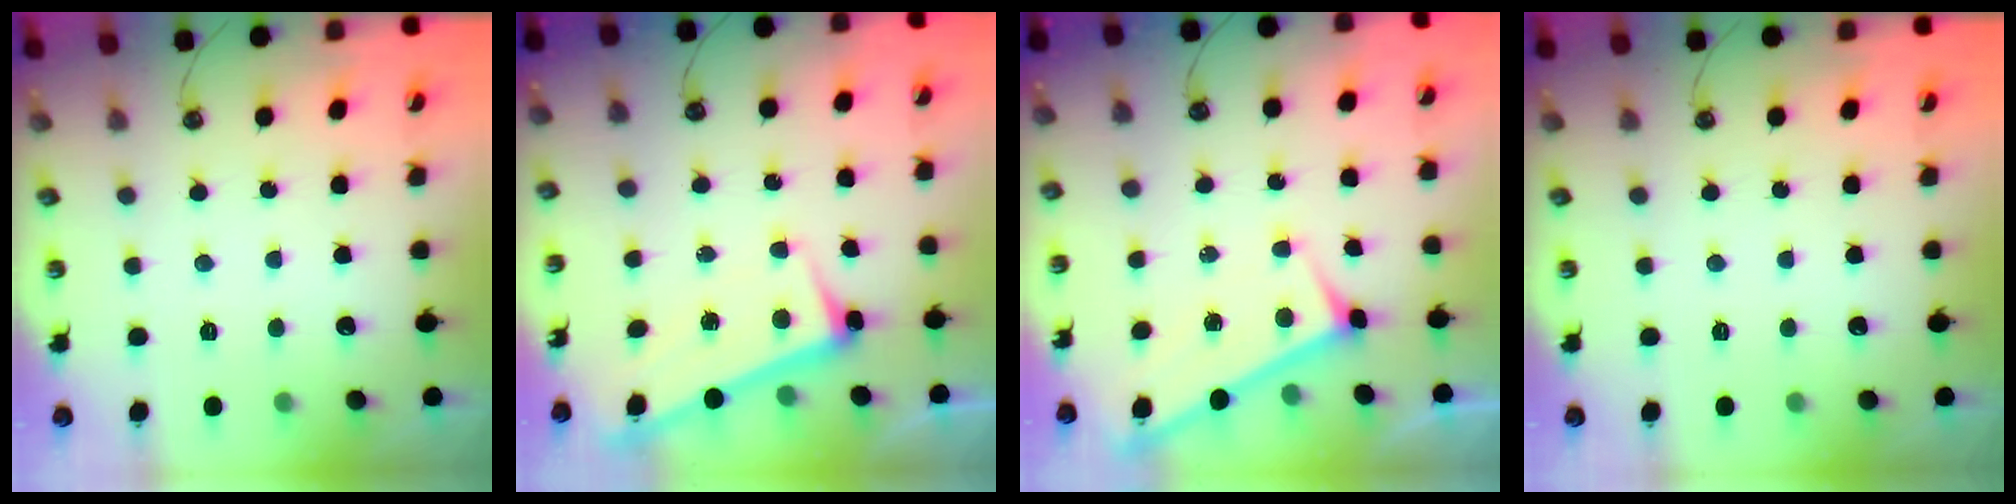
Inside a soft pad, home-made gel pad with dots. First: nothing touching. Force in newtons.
{"total": 2.9, "press": 2.9, "slide": 0.4}
{"total": 2.9, "press": 2.9, "slide": 0.3}
{"total": 0.0}